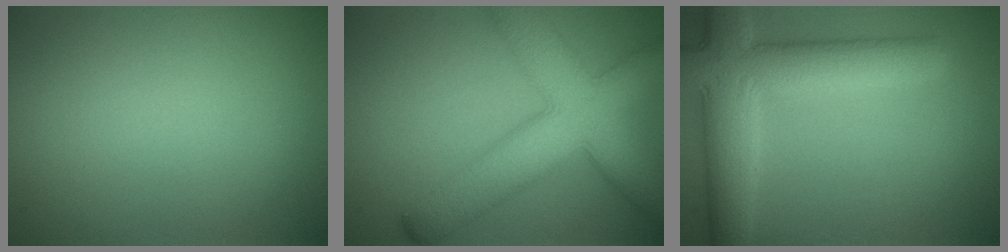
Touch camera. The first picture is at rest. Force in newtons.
{"total": 9.5, "press": 9.5, "slide": 0.4}
{"total": 8.0, "press": 7.9, "slide": 0.8}